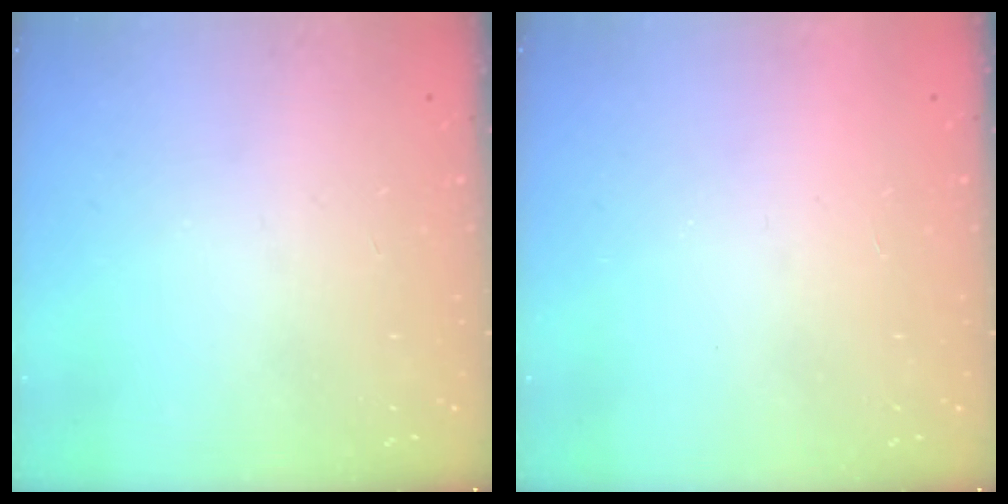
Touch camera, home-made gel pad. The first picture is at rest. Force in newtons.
{"total": 1.7, "press": 1.6, "slide": 0.1}